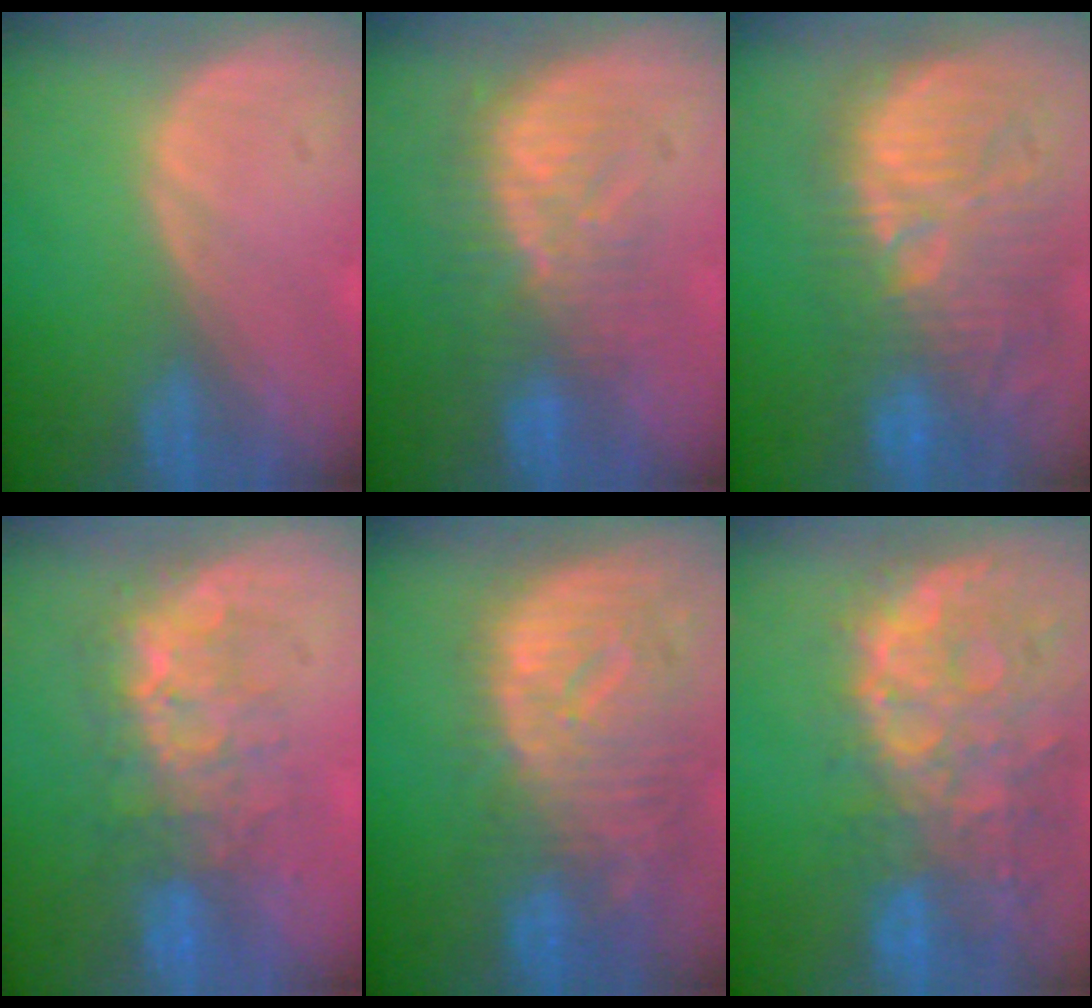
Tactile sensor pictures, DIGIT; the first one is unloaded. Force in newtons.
{"total": 8.0, "press": 7.8, "slide": 1.6}
{"total": 12.6, "press": 12.0, "slide": 4.1}
{"total": 8.1, "press": 7.8, "slide": 2.3}
{"total": 12.2, "press": 10.5, "slide": 6.1}
{"total": 13.7, "press": 11.1, "slide": 7.9}